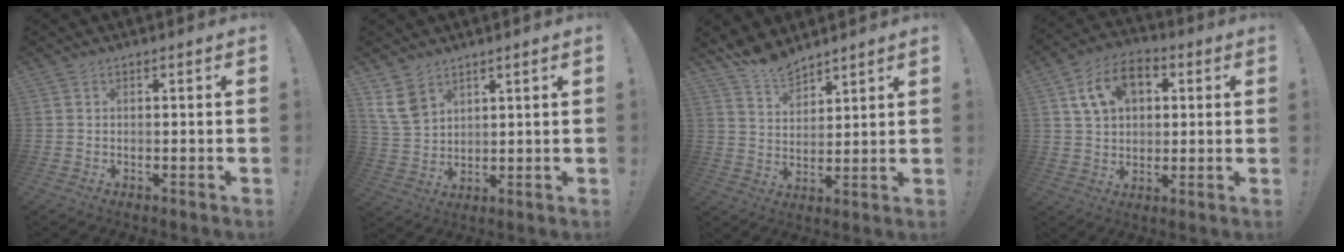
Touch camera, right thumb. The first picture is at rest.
{"total": 8.9, "force": [5.6, 5.5, 4.0], "torque": [-0.085, -0.024, 0.114]}
{"total": 8.2, "force": [7.5, 2.7, 1.8], "torque": [-0.042, -0.054, 0.143]}
{"total": 12.5, "force": [5.0, 8.8, 7.5], "torque": [-0.117, -0.003, 0.097]}